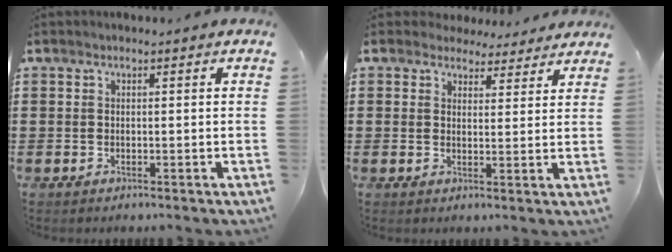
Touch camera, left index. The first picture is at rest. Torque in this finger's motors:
{"motor_torque": [2.14, 0.00, -0.01, -0.16]}